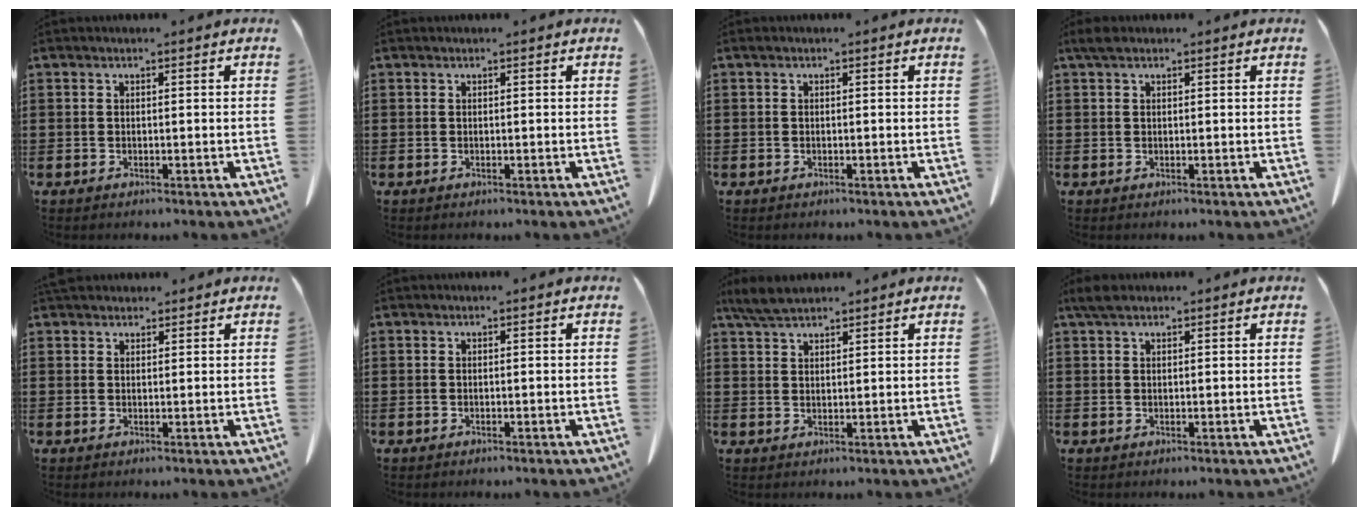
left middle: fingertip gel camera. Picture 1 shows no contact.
{"total": 0.0}
{"total": 0.5, "force": [0.0, 0.5, 0.2], "torque": [-0.005, 0.002, -0.001]}
{"total": 1.6, "force": [1.1, 0.9, 0.7], "torque": [-0.020, 0.004, 0.022]}
{"total": 2.4, "force": [2.2, 0.9, 0.6], "torque": [-0.017, 0.001, 0.044]}
{"total": 0.0}
{"total": 4.0, "force": [3.4, 1.1, 1.7], "torque": [-0.044, -0.003, 0.066]}
{"total": 2.4, "force": [1.7, 1.2, 1.2], "torque": [-0.031, 0.004, 0.034]}